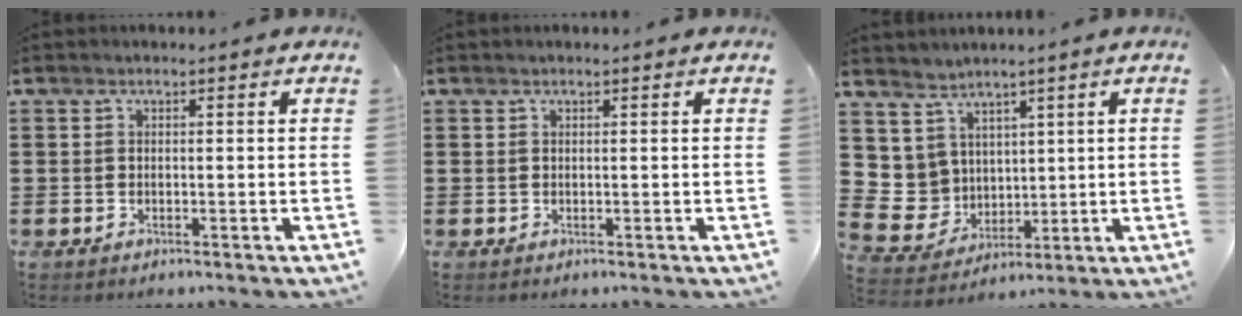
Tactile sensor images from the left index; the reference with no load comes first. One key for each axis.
{"total": 0.0}
{"total": 6.6, "fx": 2.9, "fy": 5.9, "fz": 0.1, "tx": -0.039, "ty": -0.020, "tz": 0.065}